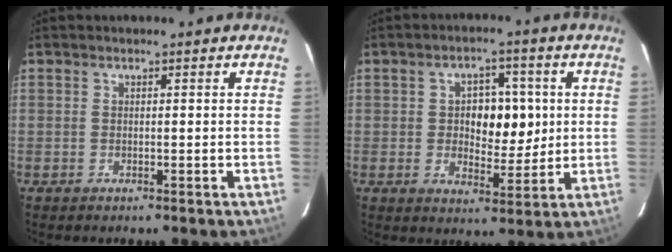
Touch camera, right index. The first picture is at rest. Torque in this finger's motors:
{"motor_torque": [0.16, 0.23, 0.19, 0.04]}